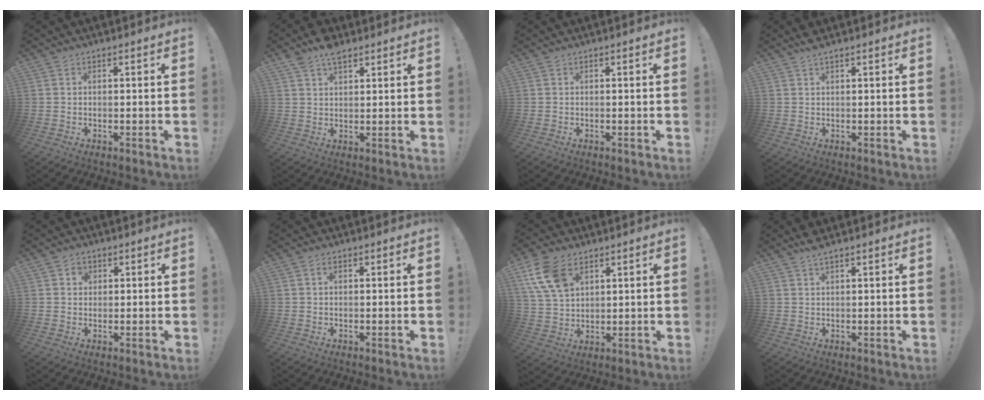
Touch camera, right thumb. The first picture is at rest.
{"total": 6.7, "force": [4.9, 3.2, 3.1], "torque": [-0.039, -0.024, 0.088]}
{"total": 0.0}
{"total": 2.3, "force": [2.1, 0.3, 1.1], "torque": [-0.022, -0.006, 0.037]}
{"total": 2.4, "force": [0.8, 2.1, 0.7], "torque": [-0.003, -0.004, 0.011]}
{"total": 0.8, "force": [0.3, 0.5, 0.6], "torque": [-0.006, 0.001, 0.004]}
{"total": 12.1, "force": [6.1, 7.6, 7.1], "torque": [-0.139, -0.019, 0.119]}
{"total": 3.0, "force": [2.6, 0.4, 1.5], "torque": [-0.025, -0.011, 0.045]}